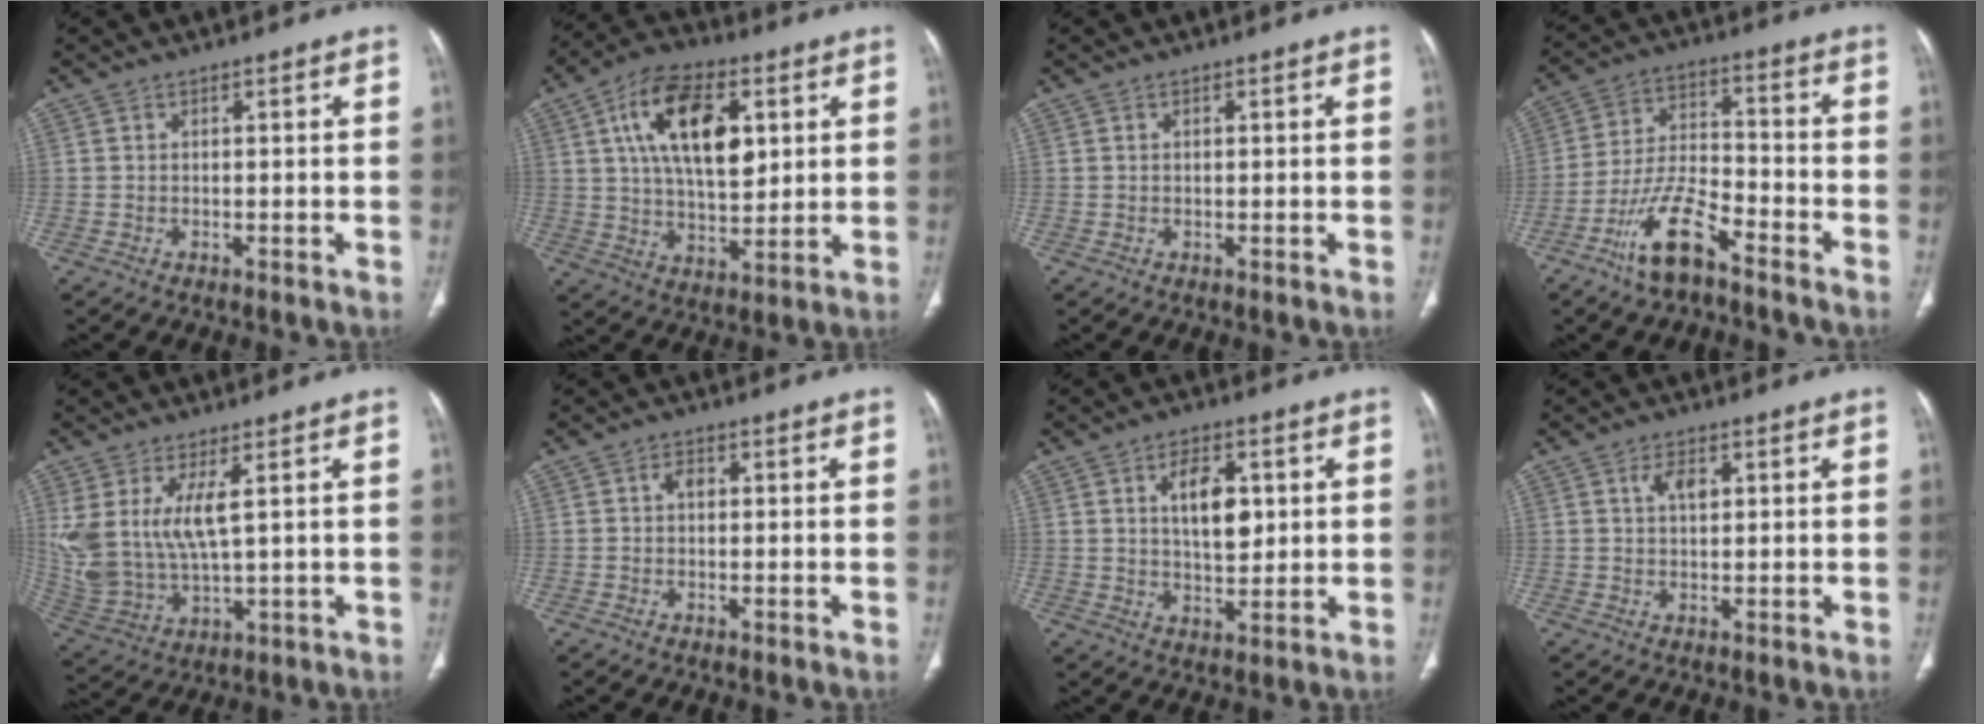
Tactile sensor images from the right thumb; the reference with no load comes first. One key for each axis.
{"total": 17.9, "fx": 5.5, "fy": 9.4, "fz": 14.2, "tx": -0.215, "ty": -0.011, "tz": 0.094}
{"total": 0.6, "fx": 0.2, "fy": 0.2, "fz": 0.5, "tx": -0.005, "ty": 0.000, "tz": 0.003}
{"total": 11.4, "fx": -7.5, "fy": 3.7, "fz": 7.7, "tx": -0.154, "ty": 0.049, "tz": -0.146}
{"total": 12.8, "fx": 4.0, "fy": 5.2, "fz": 11.0, "tx": -0.246, "ty": -0.025, "tz": 0.098}
{"total": 1.8, "fx": 0.2, "fy": 1.2, "fz": 1.3, "tx": -0.013, "ty": 0.004, "tz": -0.004}
{"total": 8.6, "fx": 2.2, "fy": 4.7, "fz": 6.9, "tx": -0.087, "ty": -0.013, "tz": 0.040}
{"total": 3.3, "fx": 0.8, "fy": 2.1, "fz": 2.4, "tx": -0.032, "ty": 0.004, "tz": 0.008}